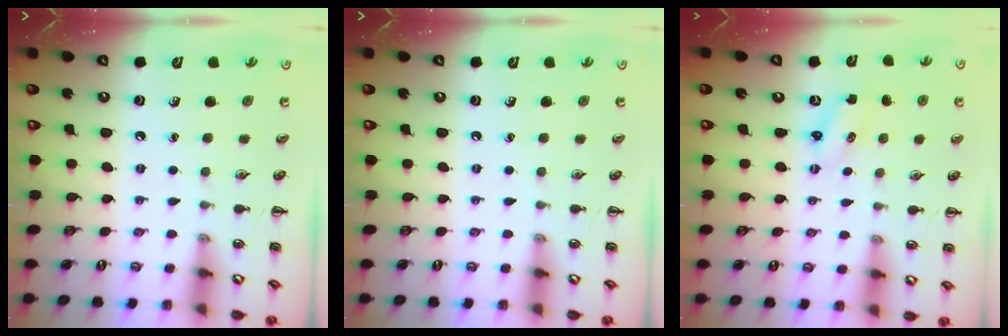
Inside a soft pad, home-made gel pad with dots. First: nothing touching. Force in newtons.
{"total": 0.0}
{"total": 2.4, "press": 2.4, "slide": 0.6}